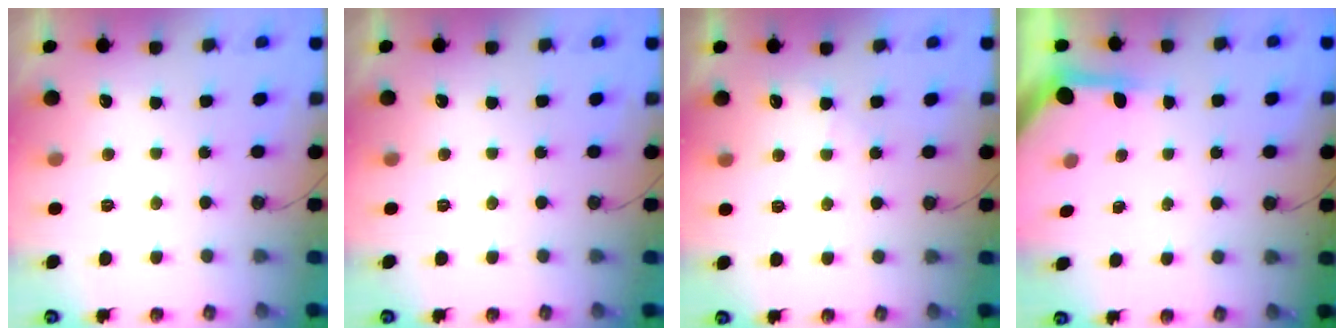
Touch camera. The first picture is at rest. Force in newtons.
{"total": 0.0}
{"total": 3.2, "press": 3.2, "slide": 0.5}
{"total": 3.9, "press": 3.9, "slide": 0.3}